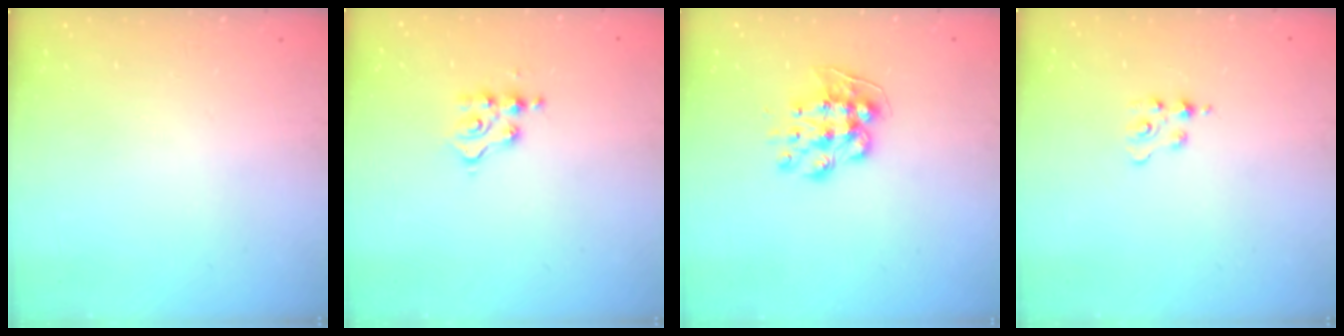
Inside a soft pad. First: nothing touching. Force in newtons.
{"total": 4.0, "press": 4.0, "slide": 0.5}
{"total": 9.7, "press": 9.7, "slide": 0.6}
{"total": 1.8, "press": 1.8, "slide": 0.3}